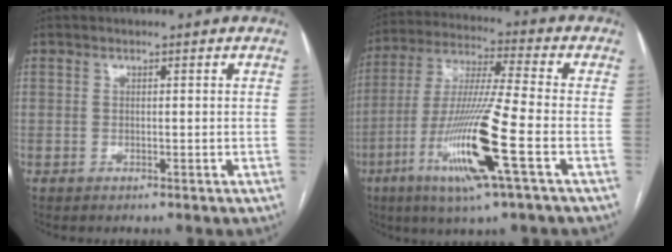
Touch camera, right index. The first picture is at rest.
{"total": 15.6, "force": [-5.7, -0.5, 14.5], "torque": [-0.297, -0.020, -0.110]}